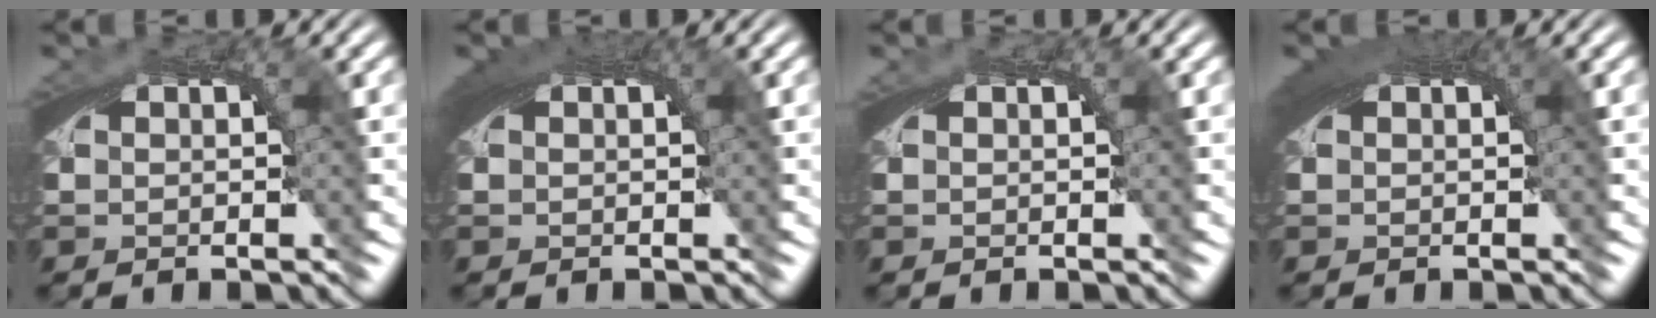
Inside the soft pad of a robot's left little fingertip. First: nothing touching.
{"total": 2.0, "force": [0.8, 0.3, 1.8], "torque": [-0.024, 0.006, 0.012]}
{"total": 0.0}
{"total": 2.5, "force": [1.1, 0.5, 2.2], "torque": [-0.026, 0.007, 0.015]}